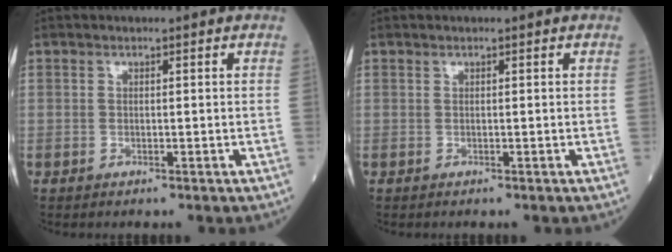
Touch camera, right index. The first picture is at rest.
{"total": 0.0}